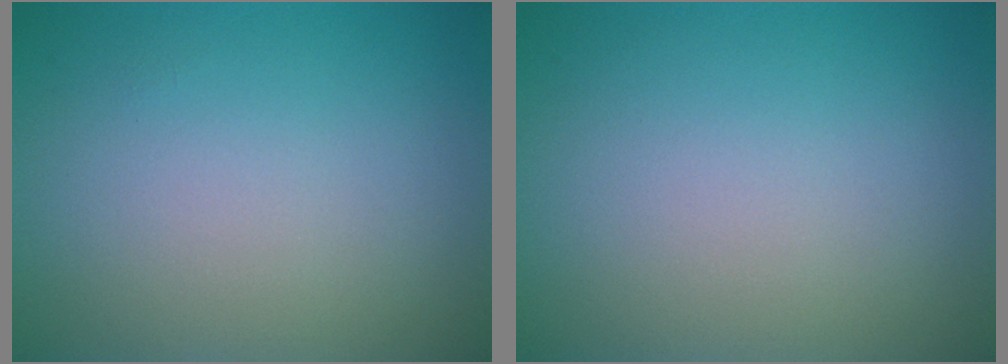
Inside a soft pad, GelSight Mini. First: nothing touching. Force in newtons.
{"total": 0.0}